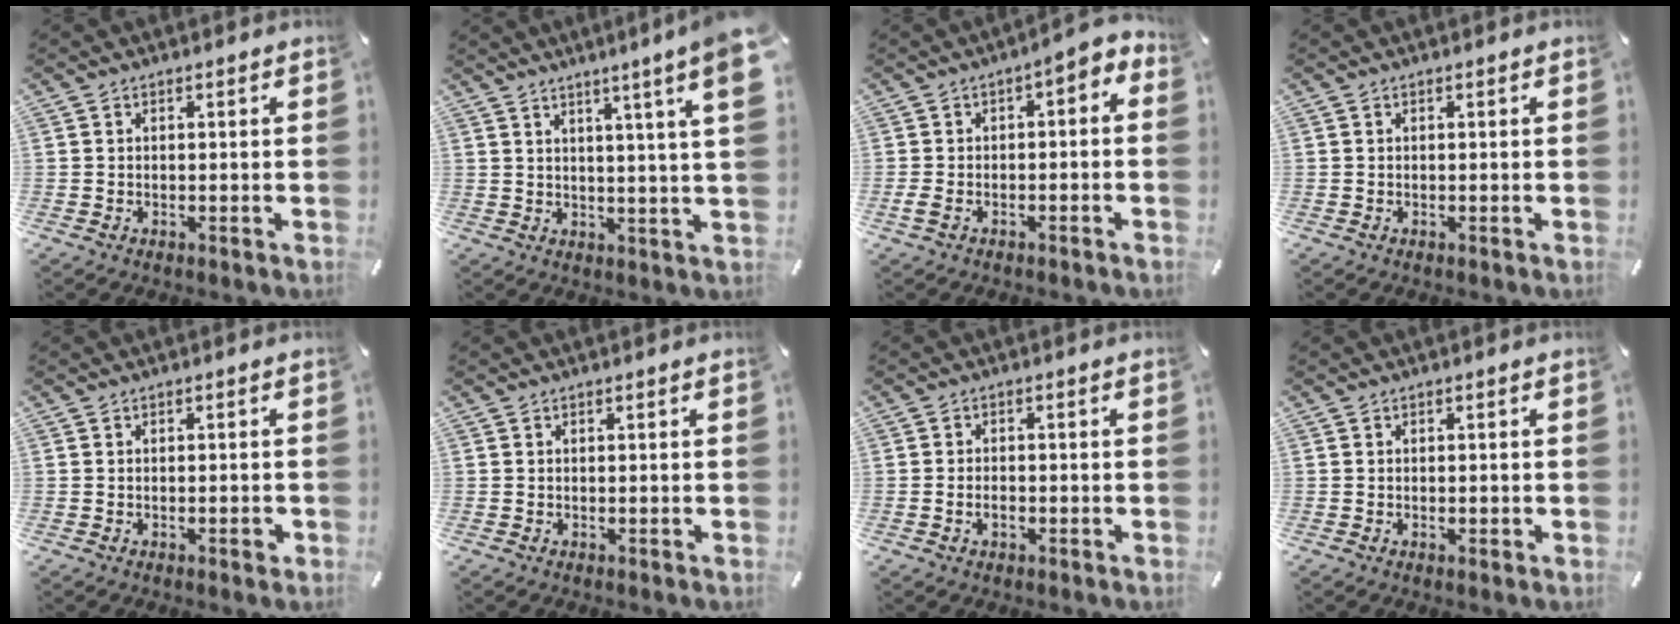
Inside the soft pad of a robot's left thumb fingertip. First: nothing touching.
{"total": 9.5, "force": [4.9, -0.6, 8.2], "torque": [-0.123, -0.033, 0.072]}
{"total": 4.9, "force": [-1.7, 2.2, 4.0], "torque": [-0.068, 0.004, -0.035]}
{"total": 0.0}
{"total": 1.8, "force": [-0.7, 0.4, 1.5], "torque": [-0.024, 0.000, -0.012]}
{"total": 0.0}
{"total": 2.0, "force": [-0.8, 1.3, 1.4], "torque": [-0.025, 0.006, -0.014]}
{"total": 0.9, "force": [-0.3, 0.3, 0.8], "torque": [-0.014, -0.001, -0.004]}